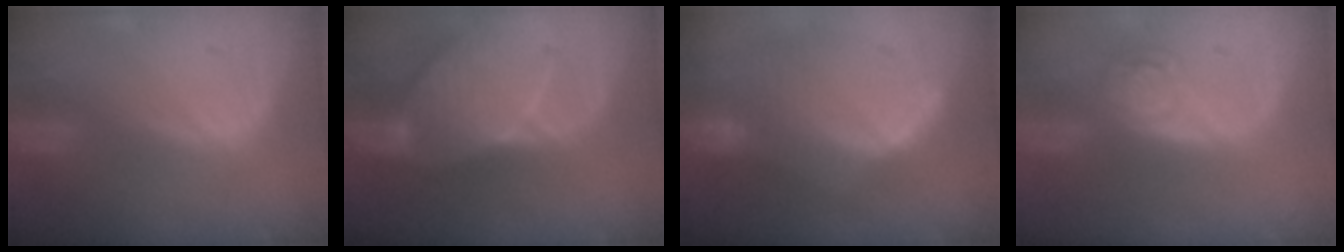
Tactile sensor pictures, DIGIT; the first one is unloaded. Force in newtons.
{"total": 8.1, "press": 8.0, "slide": 0.9}
{"total": 10.0, "press": 9.0, "slide": 4.4}
{"total": 5.2, "press": 4.6, "slide": 2.4}